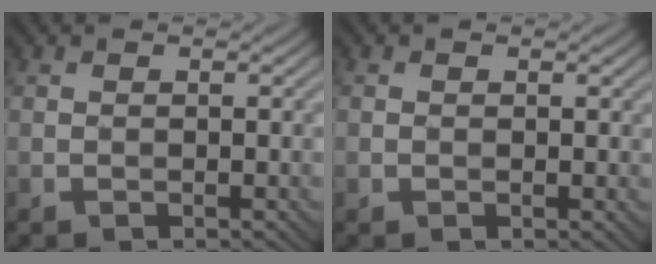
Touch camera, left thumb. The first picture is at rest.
{"total": 1.2, "force": [0.2, 0.8, 0.8], "torque": [-0.018, -0.001, 0.006]}